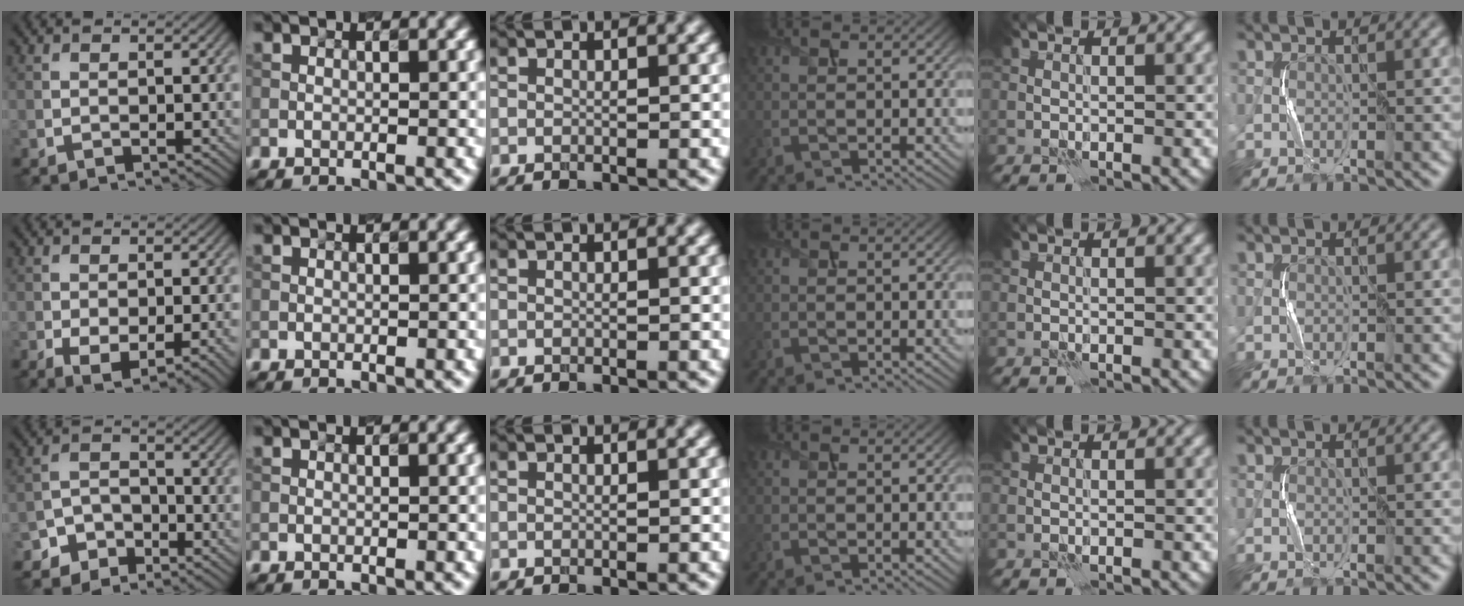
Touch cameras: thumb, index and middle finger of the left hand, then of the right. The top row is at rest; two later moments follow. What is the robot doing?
{"motion": "squeeze", "object": "air blower"}